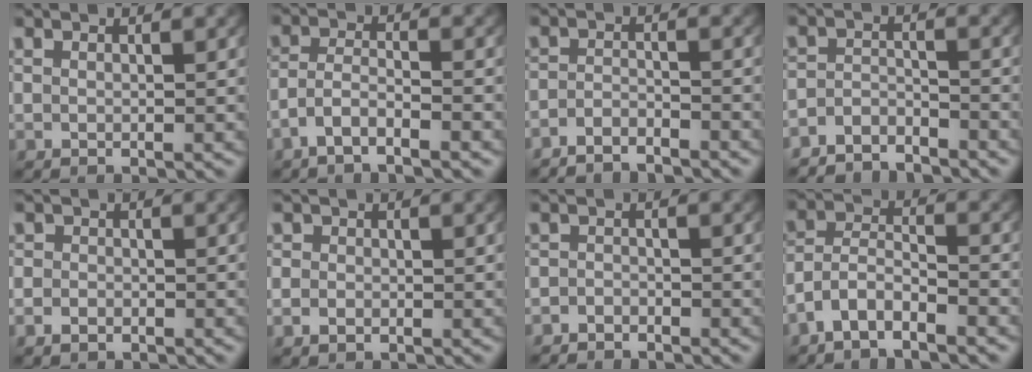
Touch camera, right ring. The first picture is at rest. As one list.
[{"total": 3.4, "force": [-2.5, 1.6, 1.7], "torque": [-0.042, -0.013, -0.044]}, {"total": 3.9, "force": [-3.7, 1.1, 0.3], "torque": [-0.012, -0.018, -0.058]}, {"total": 4.4, "force": [-4.0, 1.7, 0.9], "torque": [-0.014, -0.017, -0.068]}, {"total": 2.1, "force": [-1.2, 1.7, 0.3], "torque": [-0.011, -0.011, -0.018]}, {"total": 2.1, "force": [-0.7, 1.9, 0.5], "torque": [-0.018, -0.009, -0.011]}, {"total": 2.4, "force": [-2.2, 0.9, -0.4], "torque": [0.004, -0.017, -0.034]}, {"total": 6.1, "force": [-3.1, 4.8, 2.2], "torque": [-0.062, -0.022, -0.061]}]